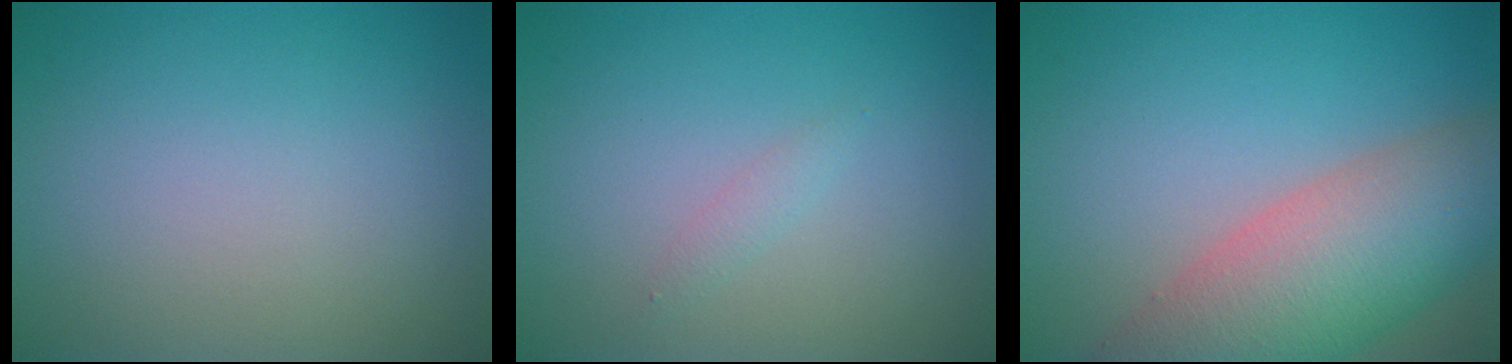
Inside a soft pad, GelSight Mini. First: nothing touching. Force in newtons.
{"total": 0.8, "press": 0.8, "slide": 0.1}
{"total": 10.0, "press": 10.0, "slide": 0.7}